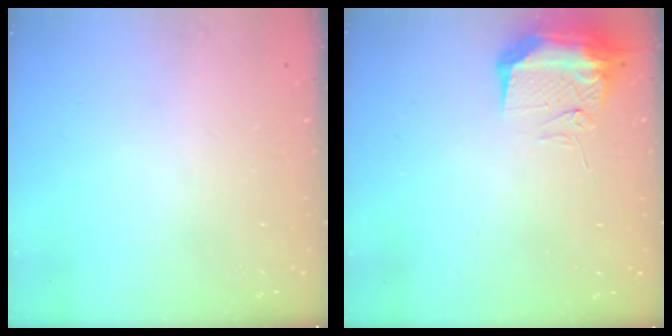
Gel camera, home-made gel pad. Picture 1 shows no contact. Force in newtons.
{"total": 14.9, "press": 12.1, "slide": 8.7}